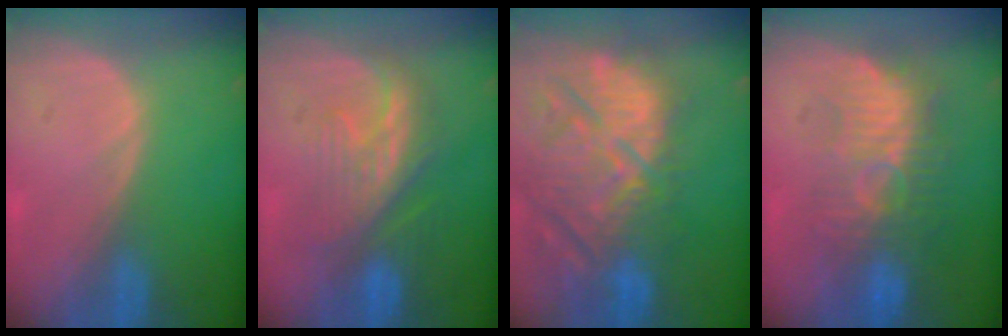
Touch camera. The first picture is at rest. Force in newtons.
{"total": 8.2, "press": 7.9, "slide": 1.8}
{"total": 14.9, "press": 12.9, "slide": 7.4}
{"total": 9.3, "press": 8.9, "slide": 2.6}